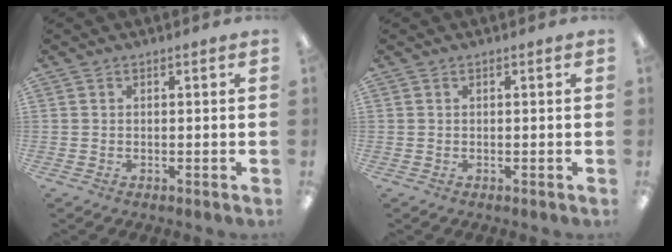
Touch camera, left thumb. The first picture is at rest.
{"total": 0.0}